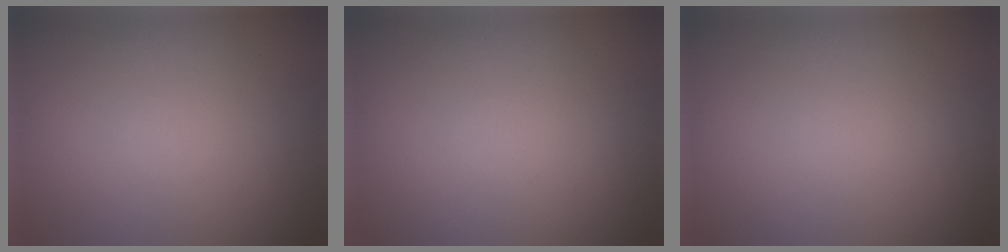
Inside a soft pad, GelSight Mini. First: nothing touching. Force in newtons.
{"total": 0.0}
{"total": 0.0}